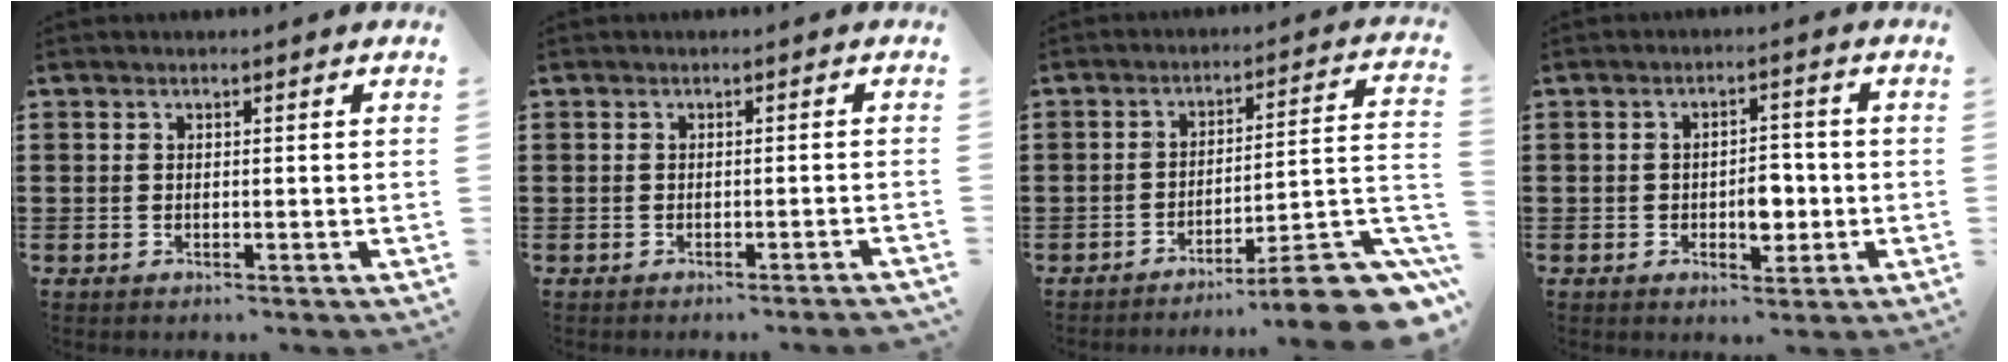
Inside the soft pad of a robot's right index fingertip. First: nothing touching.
{"total": 1.0, "force": [-0.8, -0.3, 0.6], "torque": [-0.010, -0.002, -0.016]}
{"total": 9.6, "force": [-7.3, 0.5, 6.2], "torque": [-0.087, 0.006, -0.136]}
{"total": 4.7, "force": [-1.2, 2.7, 3.7], "torque": [-0.059, 0.004, -0.023]}